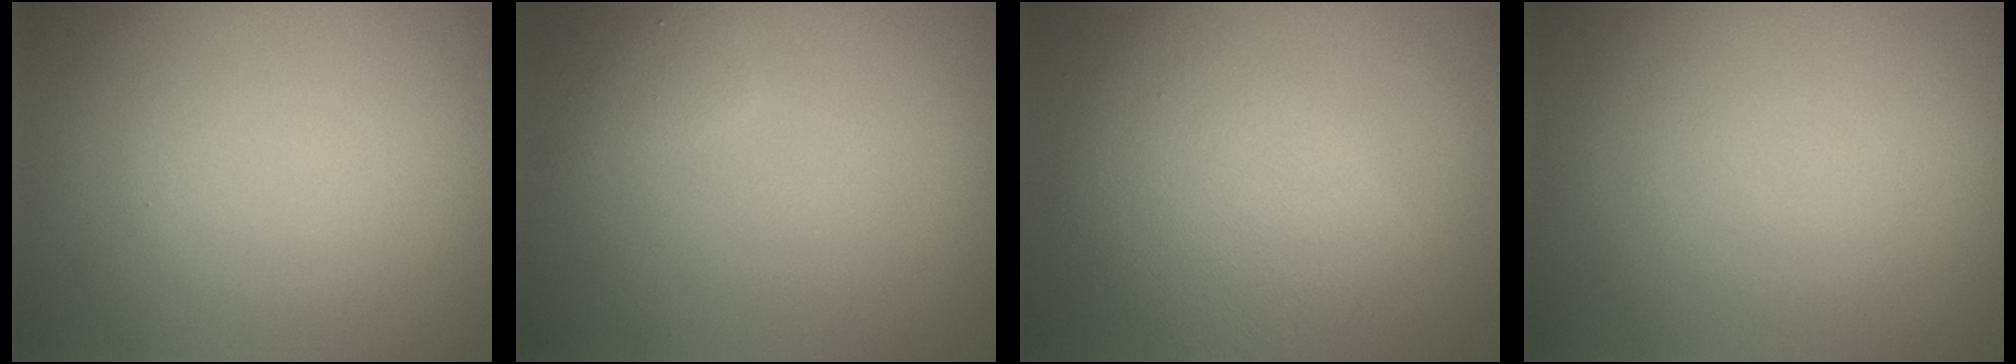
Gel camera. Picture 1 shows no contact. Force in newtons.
{"total": 1.1, "press": 1.1, "slide": 0.1}
{"total": 6.4, "press": 6.4, "slide": 0.3}
{"total": 0.0}